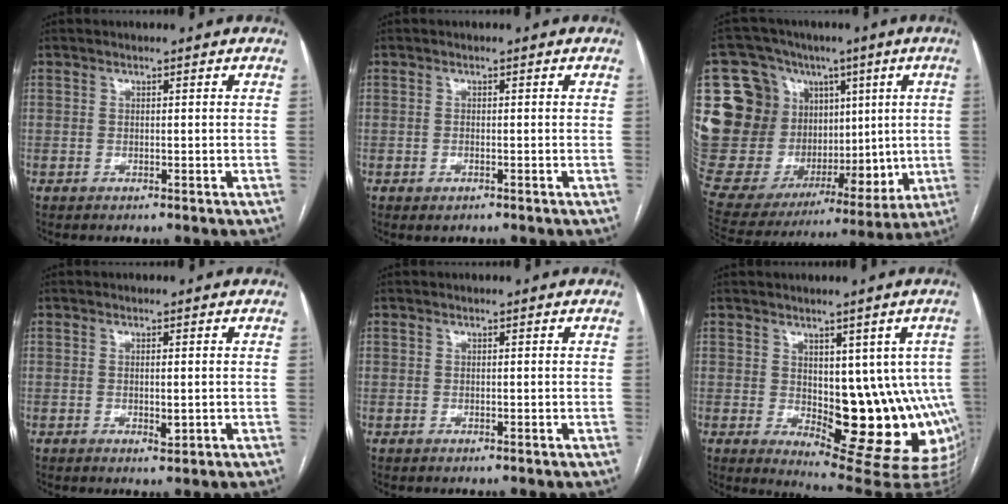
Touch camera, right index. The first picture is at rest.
{"total": 0.9, "force": [-0.4, 0.4, 0.7], "torque": [-0.014, -0.002, -0.002]}
{"total": 33.4, "force": [5.3, 23.8, 22.8], "torque": [-0.480, 0.092, 0.122]}
{"total": 1.6, "force": [-0.2, 0.5, 1.5], "torque": [-0.024, -0.005, 0.002]}
{"total": 0.0}
{"total": 15.6, "force": [-1.0, 6.7, 14.0], "torque": [-0.127, 0.004, 0.007]}